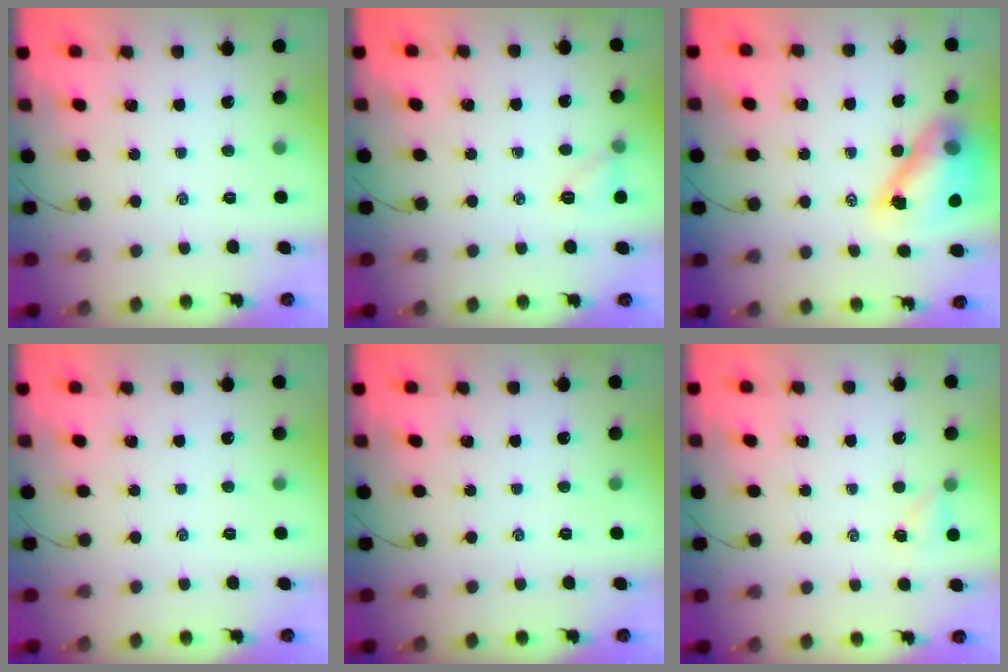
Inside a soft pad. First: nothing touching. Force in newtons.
{"total": 6.6, "press": 6.5, "slide": 1.0}
{"total": 12.5, "press": 12.1, "slide": 3.2}
{"total": 0.0}
{"total": 0.0}
{"total": 2.4, "press": 2.3, "slide": 0.9}